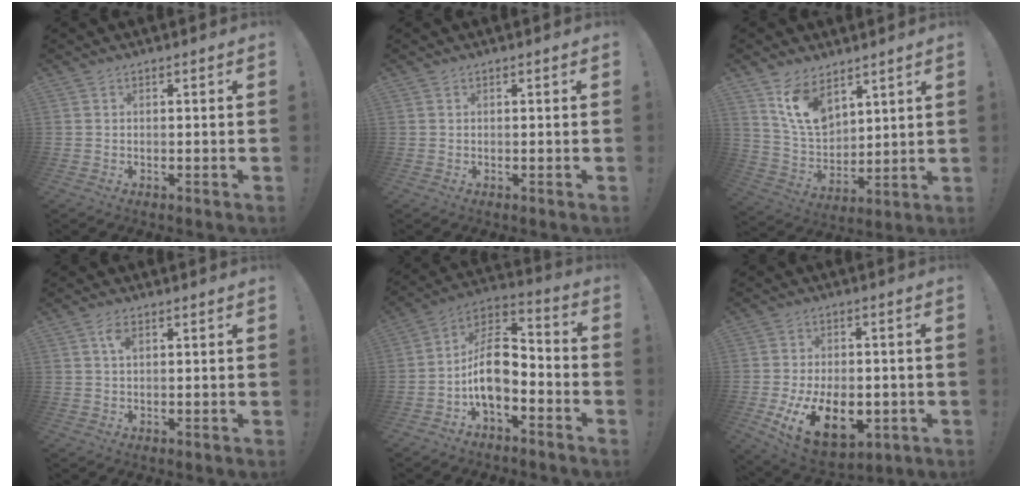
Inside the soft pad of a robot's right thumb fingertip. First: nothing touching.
{"total": 0.0}
{"total": 12.6, "force": [7.9, 7.8, 6.1], "torque": [-0.116, -0.041, 0.158]}
{"total": 3.2, "force": [1.3, 1.6, 2.5], "torque": [-0.045, 0.002, 0.020]}
{"total": 13.5, "force": [-3.7, 7.9, 10.3], "torque": [-0.182, 0.018, -0.059]}
{"total": 16.3, "force": [-4.6, 9.9, 12.1], "torque": [-0.190, 0.010, -0.068]}